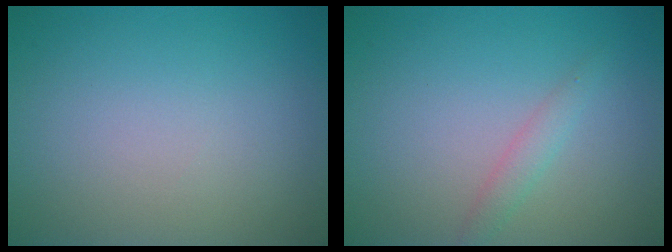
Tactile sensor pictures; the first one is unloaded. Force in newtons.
{"total": 1.4, "press": 1.4, "slide": 0.1}